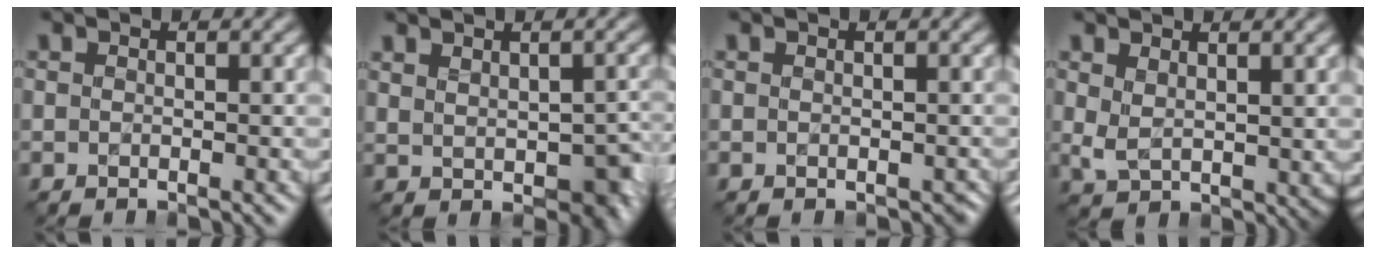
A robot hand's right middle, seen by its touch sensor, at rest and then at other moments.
{"total": 5.0, "force": [-0.2, 3.0, 4.0], "torque": [-0.061, -0.017, 0.017]}
{"total": 1.1, "force": [-0.5, 0.8, 0.5], "torque": [0.000, -0.006, -0.004]}
{"total": 2.9, "force": [0.9, 1.8, 2.1], "torque": [-0.045, -0.012, 0.028]}